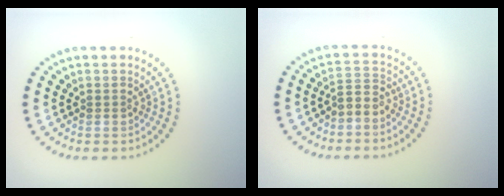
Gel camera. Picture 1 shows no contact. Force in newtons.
{"total": 2.0, "press": 1.4, "slide": 1.4}